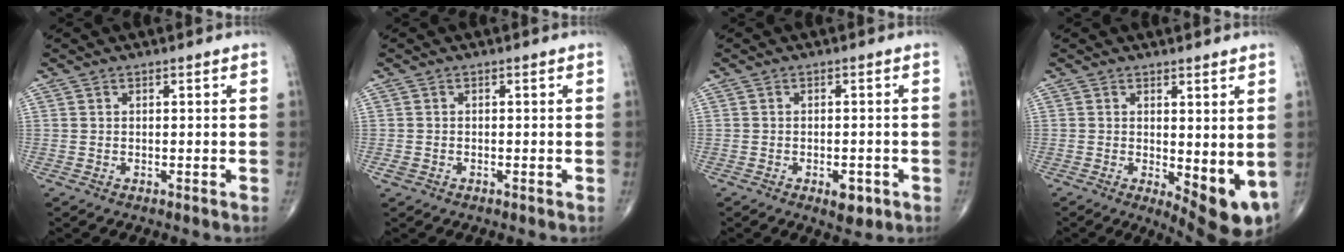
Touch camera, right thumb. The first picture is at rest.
{"total": 1.1, "force": [-0.6, 0.8, 0.6], "torque": [-0.015, 0.000, -0.012]}
{"total": 3.8, "force": [-1.7, 1.8, 2.9], "torque": [-0.031, 0.003, -0.019]}
{"total": 9.4, "force": [-0.8, 3.3, 8.7], "torque": [-0.110, -0.024, -0.001]}